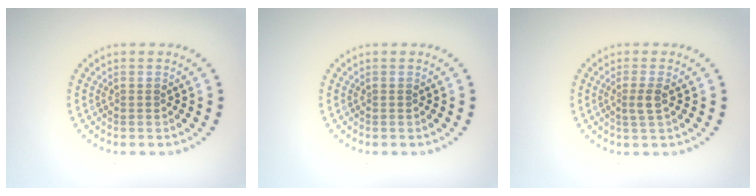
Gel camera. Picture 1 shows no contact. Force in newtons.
{"total": 0.0}
{"total": 1.6, "press": 1.3, "slide": 1.0}